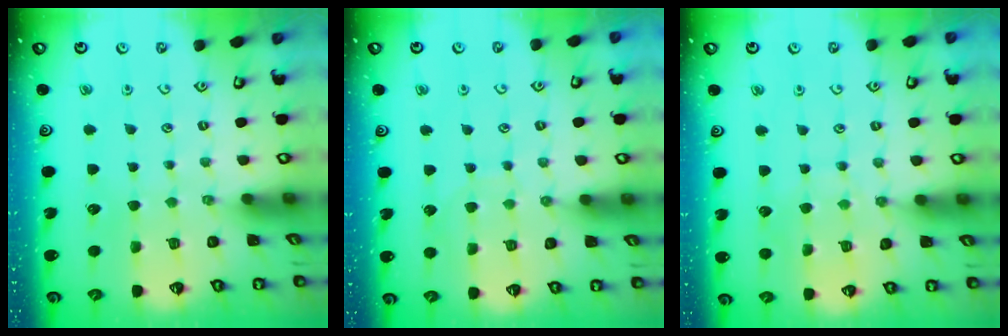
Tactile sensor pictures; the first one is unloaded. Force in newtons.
{"total": 6.5, "press": 6.5, "slide": 0.5}
{"total": 6.5, "press": 6.5, "slide": 0.8}